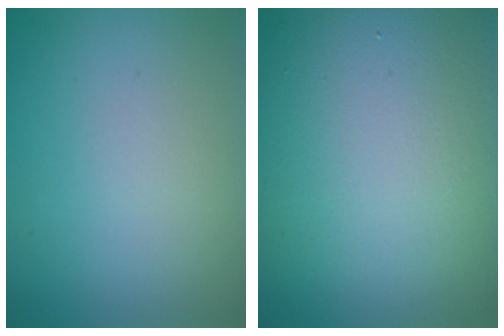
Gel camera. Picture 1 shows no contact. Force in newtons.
{"total": 17.2, "press": 17.2, "slide": 1.1}